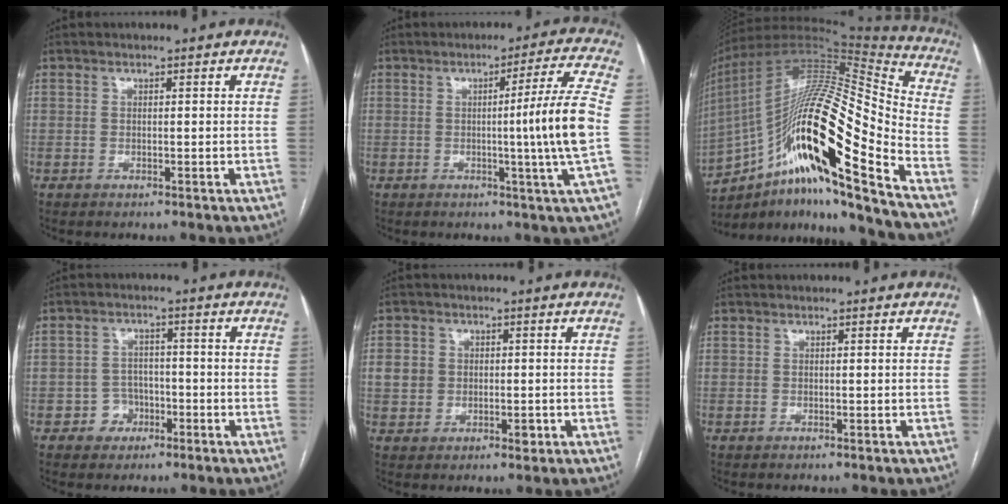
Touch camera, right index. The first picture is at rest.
{"total": 10.1, "force": [-0.9, -2.9, 9.7], "torque": [-0.134, -0.012, -0.010]}
{"total": 28.3, "force": [-14.7, 3.6, 24.0], "torque": [-0.411, -0.004, -0.255]}
{"total": 4.1, "force": [-1.8, 3.6, 0.5], "torque": [0.004, 0.014, -0.027]}
{"total": 5.3, "force": [-0.1, 4.7, 2.5], "torque": [-0.041, 0.010, 0.006]}
{"total": 0.0}